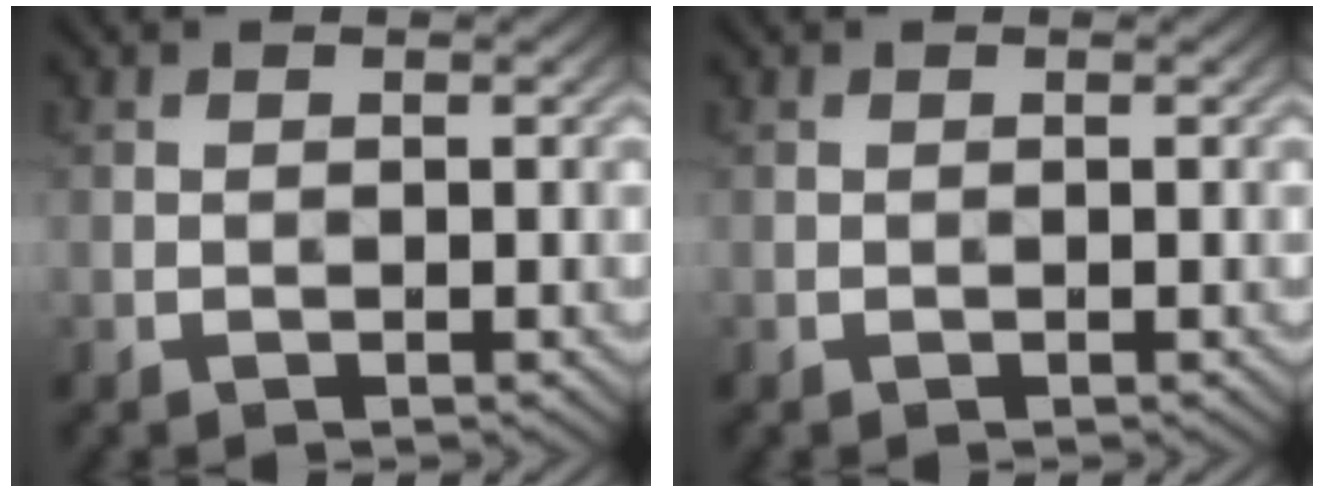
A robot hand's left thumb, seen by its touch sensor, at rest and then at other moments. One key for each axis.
{"total": 0.0}